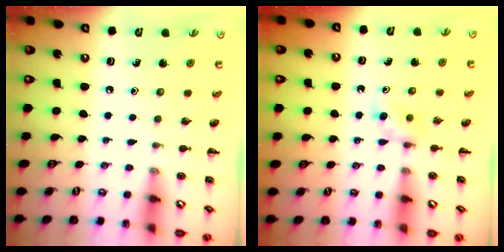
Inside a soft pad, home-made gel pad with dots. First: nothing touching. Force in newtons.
{"total": 2.9, "press": 2.7, "slide": 1.1}